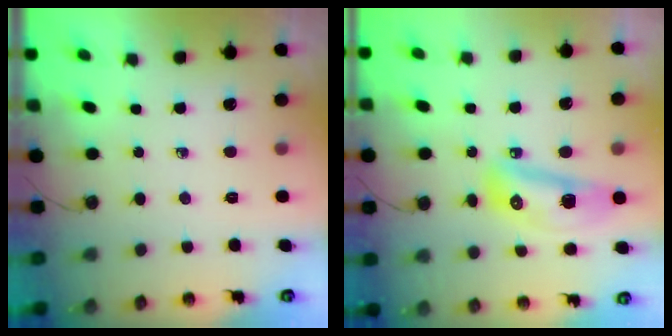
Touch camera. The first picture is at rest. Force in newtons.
{"total": 17.5, "press": 13.2, "slide": 11.5}